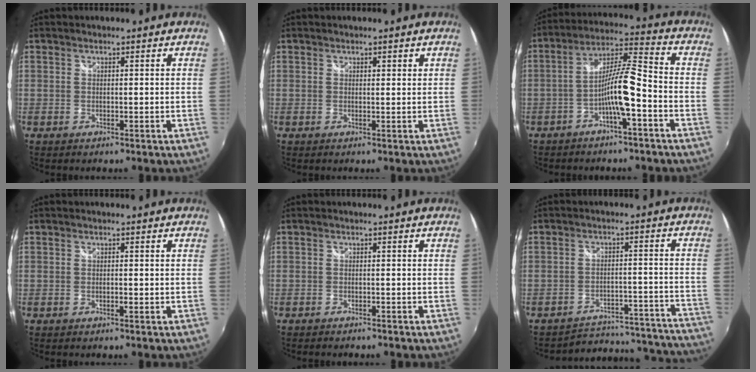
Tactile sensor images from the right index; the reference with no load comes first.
{"total": 0.8, "force": [0.6, 0.4, 0.5], "torque": [-0.006, 0.001, 0.007]}
{"total": 8.7, "force": [-4.0, 0.8, 7.7], "torque": [-0.159, 0.014, -0.070]}
{"total": 0.5, "force": [-0.3, 0.1, 0.4], "torque": [-0.008, 0.001, -0.006]}
{"total": 1.8, "force": [-1.7, 0.6, 0.4], "torque": [-0.018, -0.006, -0.031]}
{"total": 22.3, "force": [-21.1, 5.1, 5.1], "torque": [-0.076, 0.021, -0.255]}